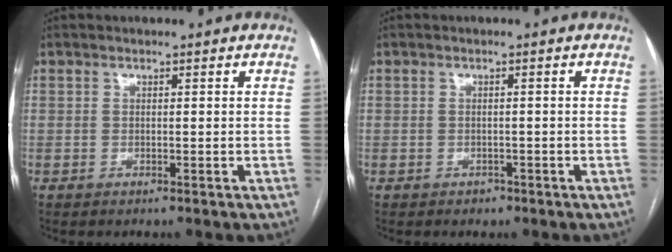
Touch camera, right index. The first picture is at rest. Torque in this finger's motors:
{"motor_torque": [-0.08, -0.02, -0.15, -0.07]}